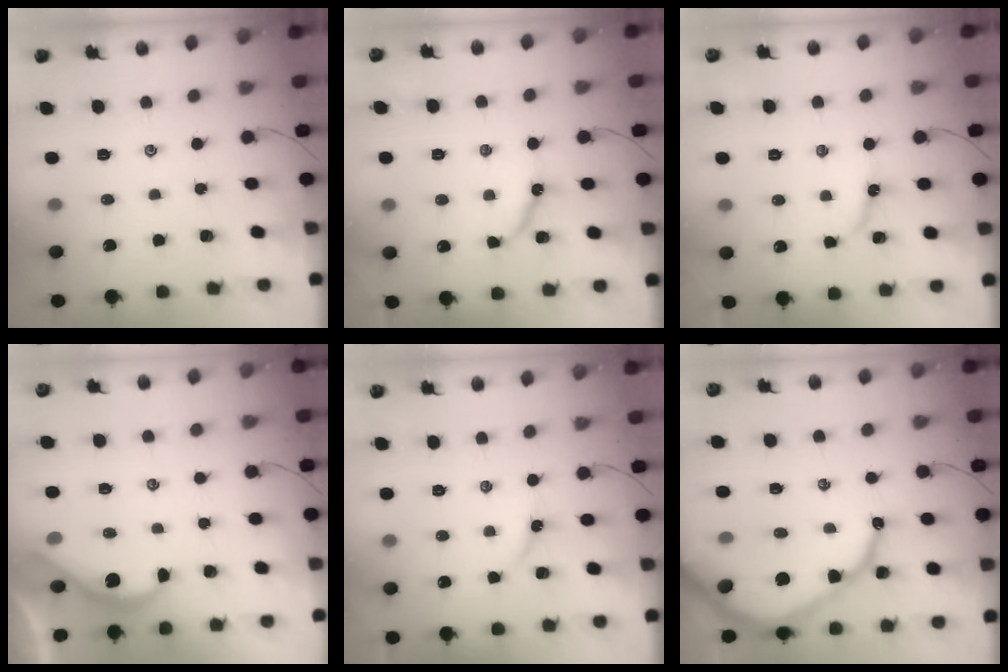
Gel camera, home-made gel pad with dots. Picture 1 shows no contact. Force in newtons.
{"total": 8.6, "press": 8.6, "slide": 0.6}
{"total": 5.2, "press": 5.1, "slide": 0.6}
{"total": 3.3, "press": 3.3, "slide": 0.3}
{"total": 2.7, "press": 2.7, "slide": 0.3}
{"total": 13.2, "press": 13.2, "slide": 1.2}